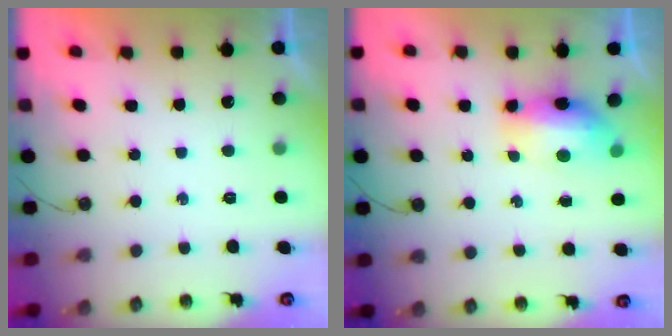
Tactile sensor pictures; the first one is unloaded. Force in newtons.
{"total": 9.0, "press": 8.8, "slide": 1.6}